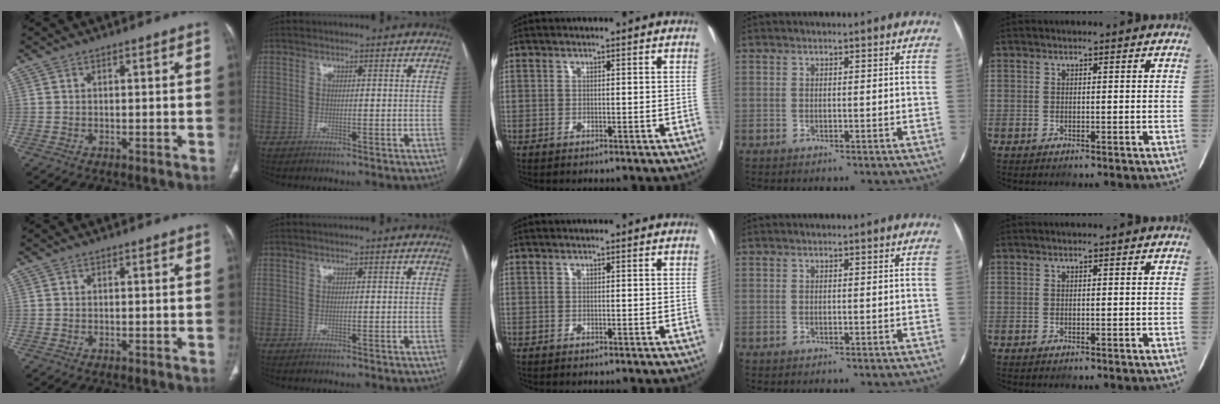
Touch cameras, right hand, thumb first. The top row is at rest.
{}